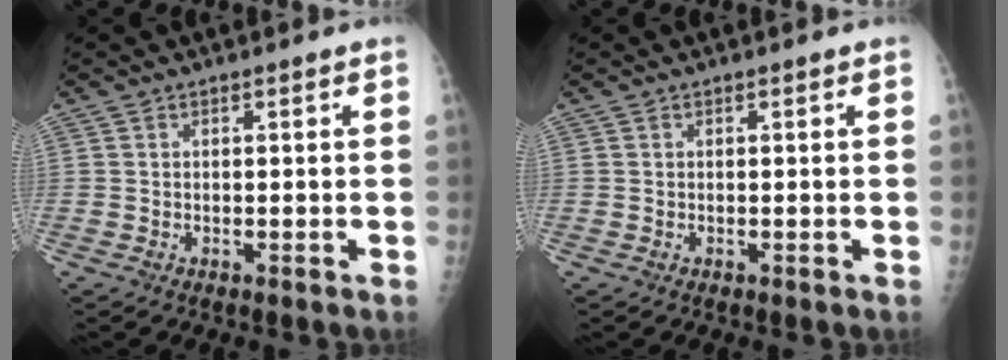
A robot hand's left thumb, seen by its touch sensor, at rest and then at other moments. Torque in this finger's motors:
{"motor_torque": [-0.02, 0.07, -0.15, -0.10, 0.01]}